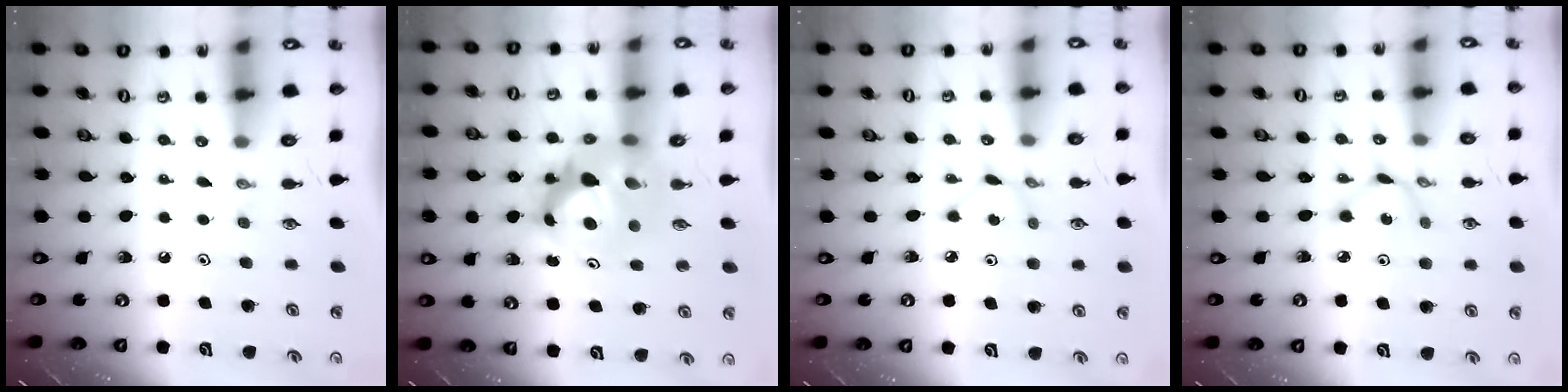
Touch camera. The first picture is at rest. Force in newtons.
{"total": 9.2, "press": 9.1, "slide": 0.8}
{"total": 2.1, "press": 2.1, "slide": 0.1}
{"total": 2.8, "press": 2.8, "slide": 0.1}